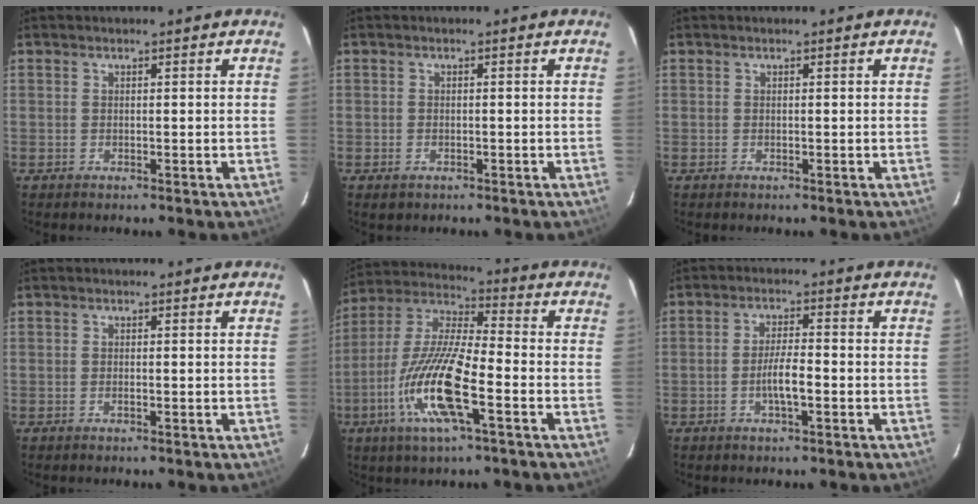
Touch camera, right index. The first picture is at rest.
{"total": 1.8, "force": [-1.0, 1.3, 0.6], "torque": [-0.012, -0.002, -0.014]}
{"total": 0.0}
{"total": 0.6, "force": [-0.4, 0.1, 0.5], "torque": [-0.009, 0.000, -0.009]}
{"total": 16.4, "force": [-6.4, 3.1, 14.7], "torque": [-0.307, -0.016, -0.134]}
{"total": 4.6, "force": [-1.8, 0.7, 4.2], "torque": [-0.080, 0.001, -0.031]}